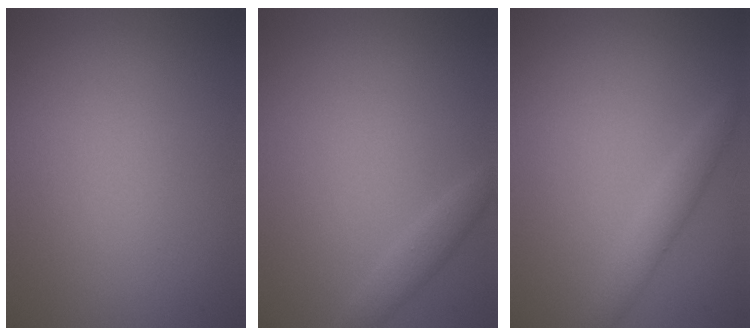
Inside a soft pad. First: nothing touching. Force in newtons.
{"total": 1.5, "press": 1.5, "slide": 0.1}
{"total": 2.0, "press": 2.0, "slide": 0.2}